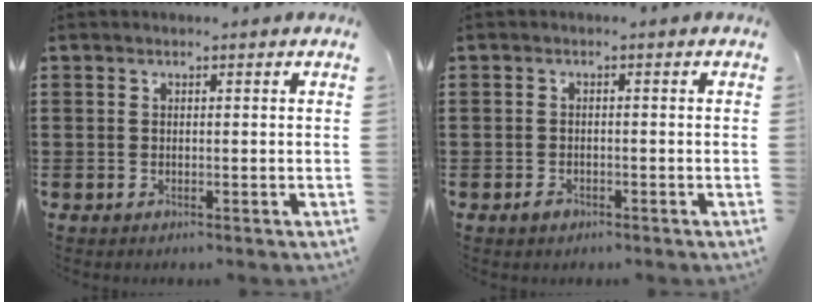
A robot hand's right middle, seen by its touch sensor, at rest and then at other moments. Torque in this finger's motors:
{"motor_torque": [0.05, 0.01, 0.16, 0.04]}